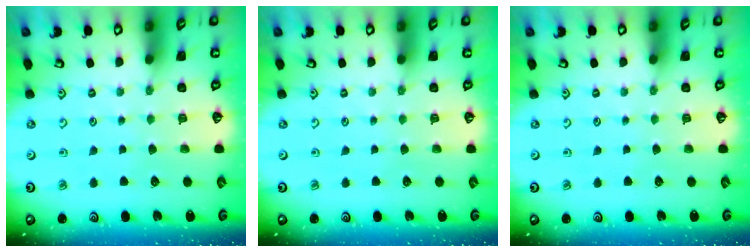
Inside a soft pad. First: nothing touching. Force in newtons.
{"total": 0.0}
{"total": 0.0}